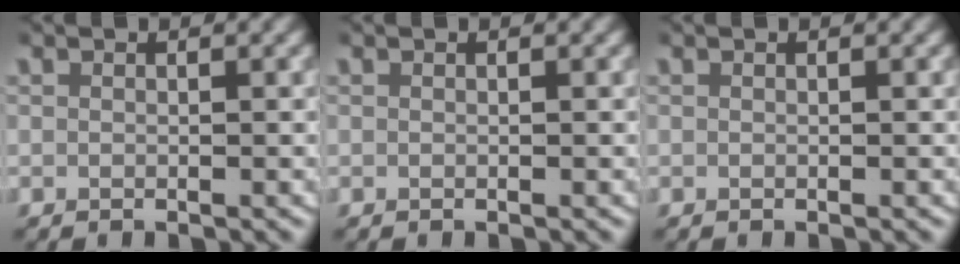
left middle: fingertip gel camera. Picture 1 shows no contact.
{"total": 0.0}
{"total": 0.0}